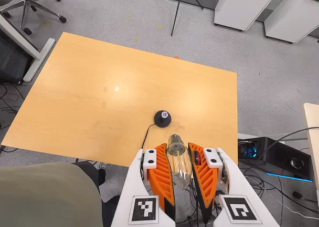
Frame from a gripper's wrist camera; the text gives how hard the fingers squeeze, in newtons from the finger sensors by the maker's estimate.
{"total": 21.6, "left": 22.7, "right": 20.6}